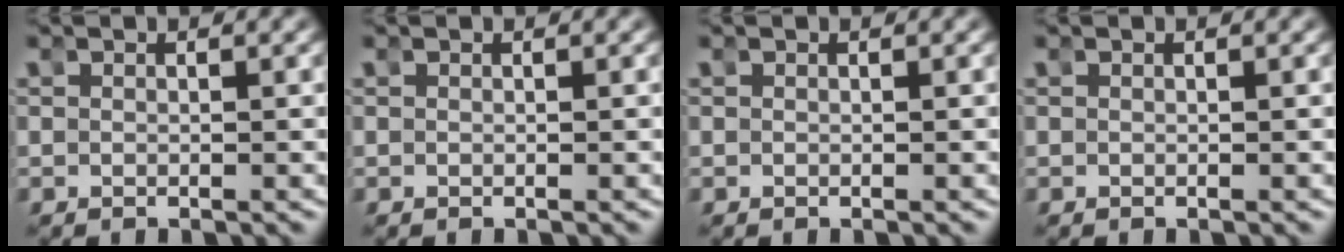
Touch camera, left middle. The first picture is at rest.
{"total": 0.0}
{"total": 0.0}
{"total": 0.0}